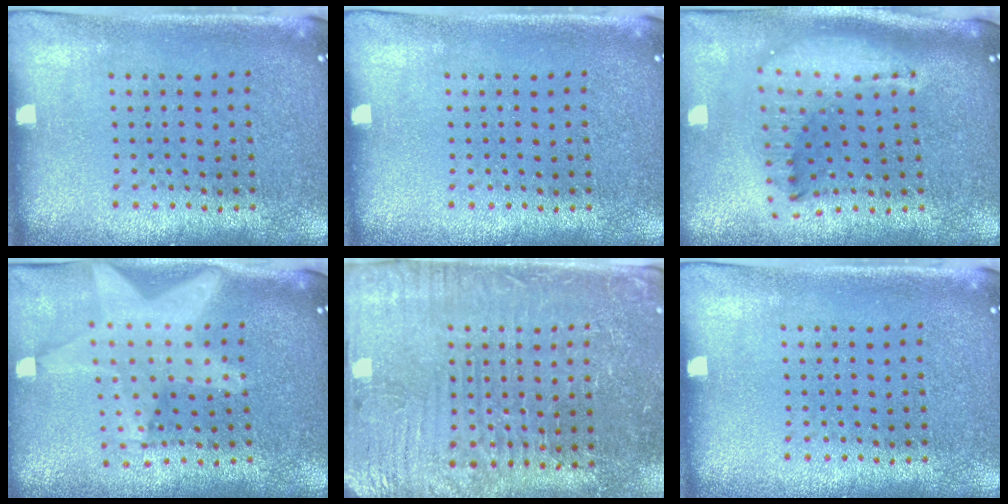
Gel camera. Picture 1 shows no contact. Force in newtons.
{"total": 0.0}
{"total": 2.3, "press": 1.7, "slide": 1.5}
{"total": 2.1, "press": 1.8, "slide": 1.1}
{"total": 3.5, "press": 3.5, "slide": 0.6}
{"total": 0.0}